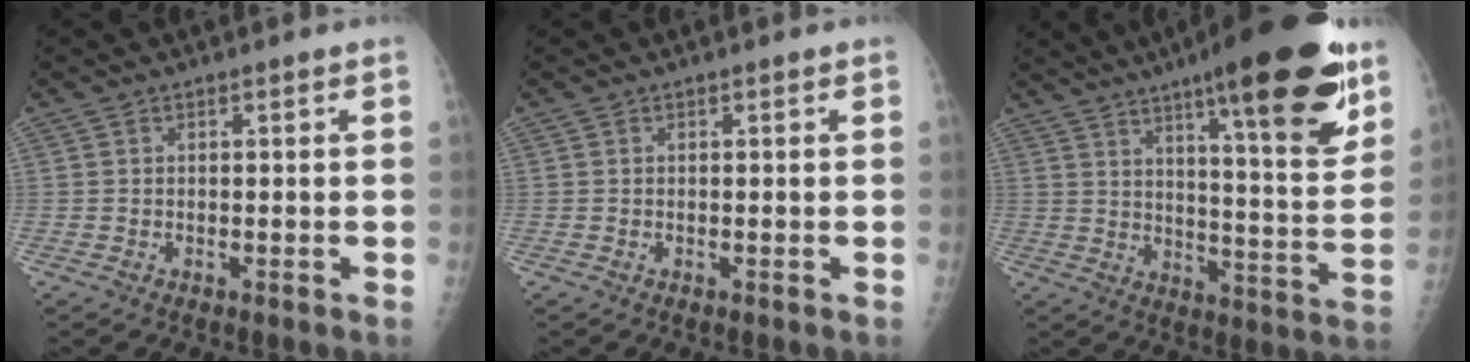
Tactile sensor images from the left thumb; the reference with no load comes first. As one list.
[{"total": 0.0}, {"total": 24.0, "force": [14.5, 4.7, 18.6], "torque": [-0.245, -0.063, 0.214]}]